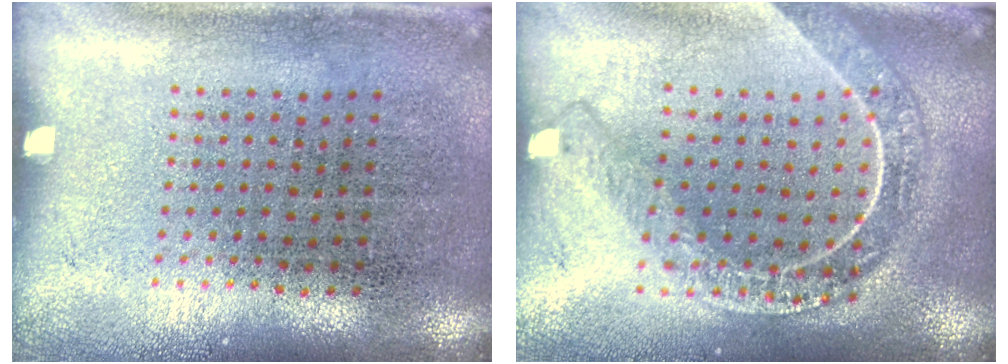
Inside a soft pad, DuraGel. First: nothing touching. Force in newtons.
{"total": 2.2, "press": 1.9, "slide": 1.1}